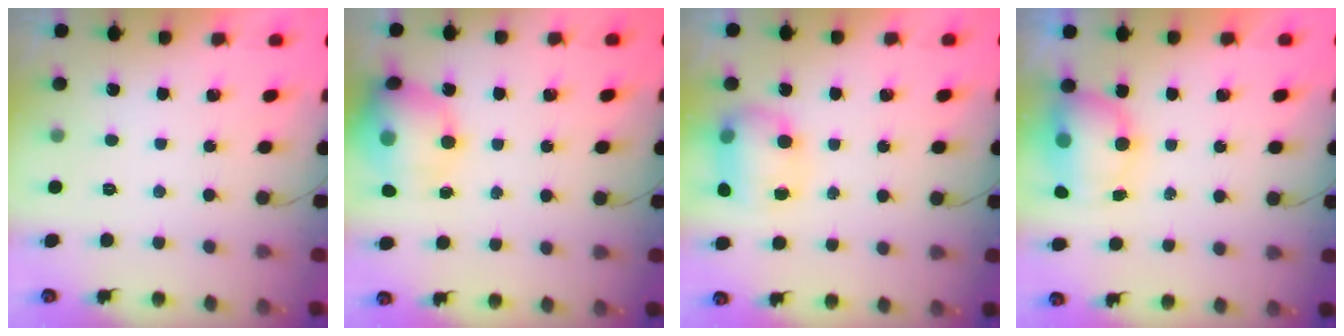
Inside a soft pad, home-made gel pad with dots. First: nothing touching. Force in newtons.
{"total": 16.7, "press": 16.4, "slide": 3.1}
{"total": 11.7, "press": 9.4, "slide": 7.0}
{"total": 7.3, "press": 7.3, "slide": 0.9}